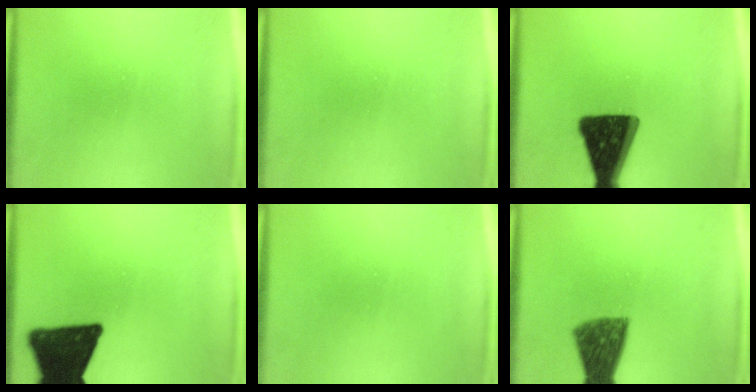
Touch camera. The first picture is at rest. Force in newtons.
{"total": 0.0}
{"total": 16.6}
{"total": 18.1}
{"total": 1.9}
{"total": 8.8}